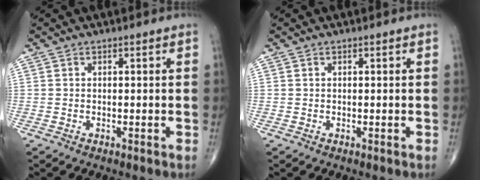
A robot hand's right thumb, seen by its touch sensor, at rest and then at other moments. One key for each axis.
{"total": 0.0}